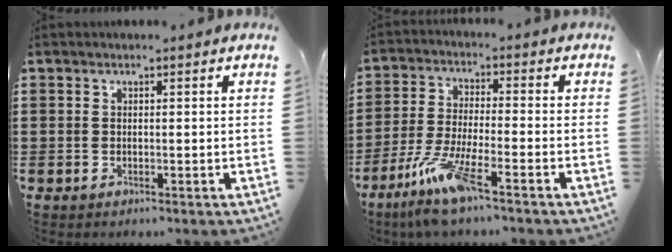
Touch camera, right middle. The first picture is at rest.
{"total": 8.6, "force": [-6.0, 0.6, 6.1], "torque": [-0.136, -0.019, -0.118]}